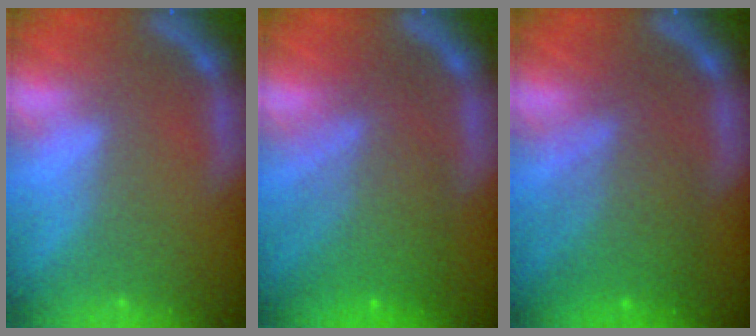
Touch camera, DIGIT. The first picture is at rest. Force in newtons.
{"total": 7.6}
{"total": 6.6}